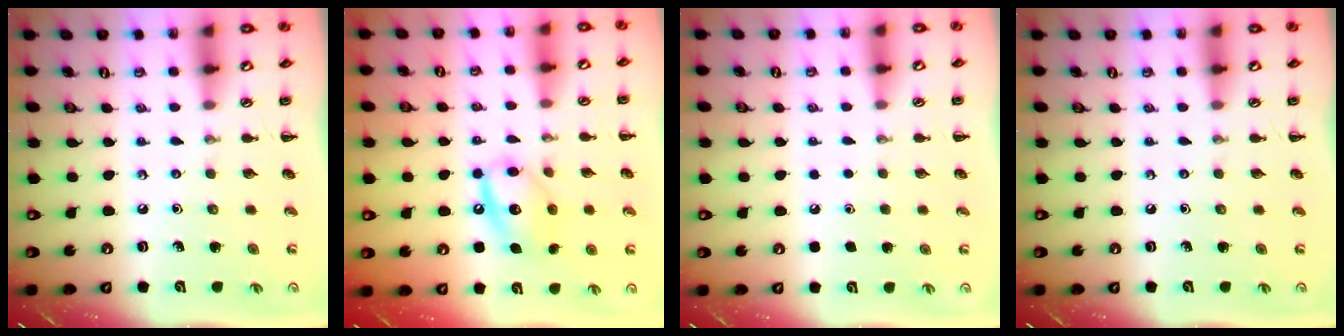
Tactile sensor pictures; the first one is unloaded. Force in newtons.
{"total": 12.6, "press": 12.4, "slide": 1.9}
{"total": 1.8, "press": 1.8, "slide": 0.1}
{"total": 0.0}